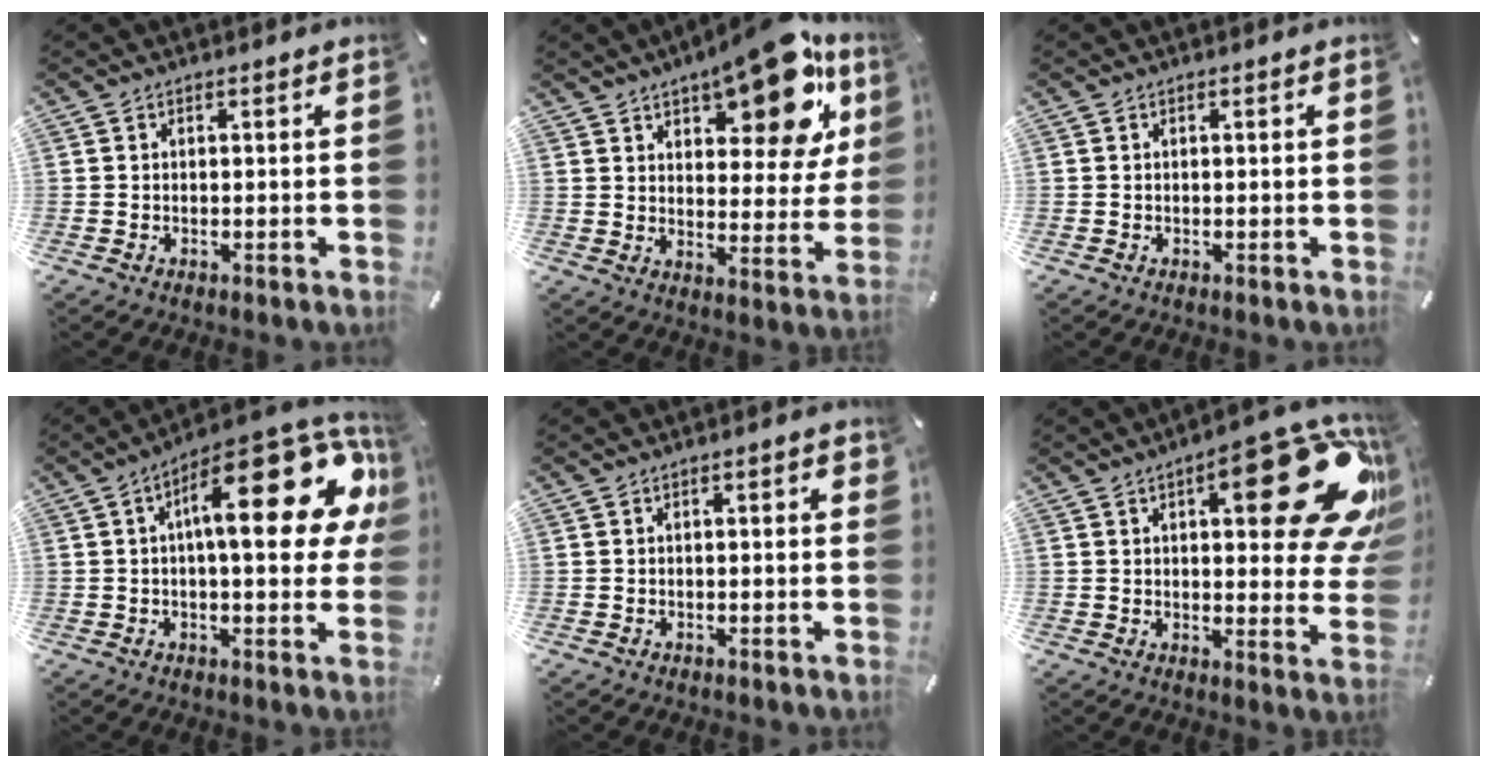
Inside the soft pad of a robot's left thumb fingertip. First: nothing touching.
{"total": 18.7, "force": [11.8, 8.1, 12.0], "torque": [-0.148, -0.074, 0.191]}
{"total": 0.0}
{"total": 24.3, "force": [7.8, 9.3, 21.1], "torque": [-0.290, -0.048, 0.123]}
{"total": 1.6, "force": [0.4, 0.5, 1.5], "torque": [-0.029, 0.003, 0.005]}
{"total": 25.0, "force": [10.7, 9.4, 20.6], "torque": [-0.253, -0.064, 0.165]}